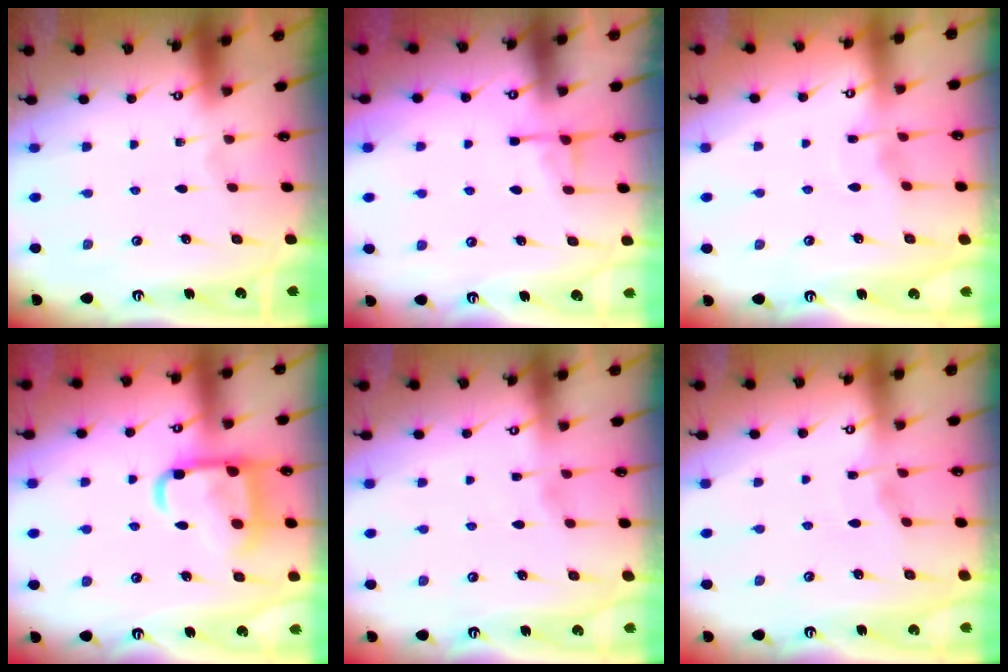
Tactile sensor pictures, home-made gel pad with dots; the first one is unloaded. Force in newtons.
{"total": 4.3, "press": 4.3, "slide": 0.7}
{"total": 2.9, "press": 2.8, "slide": 0.4}
{"total": 15.7, "press": 15.6, "slide": 1.6}
{"total": 1.9, "press": 1.9, "slide": 0.4}
{"total": 2.7, "press": 2.6, "slide": 0.4}